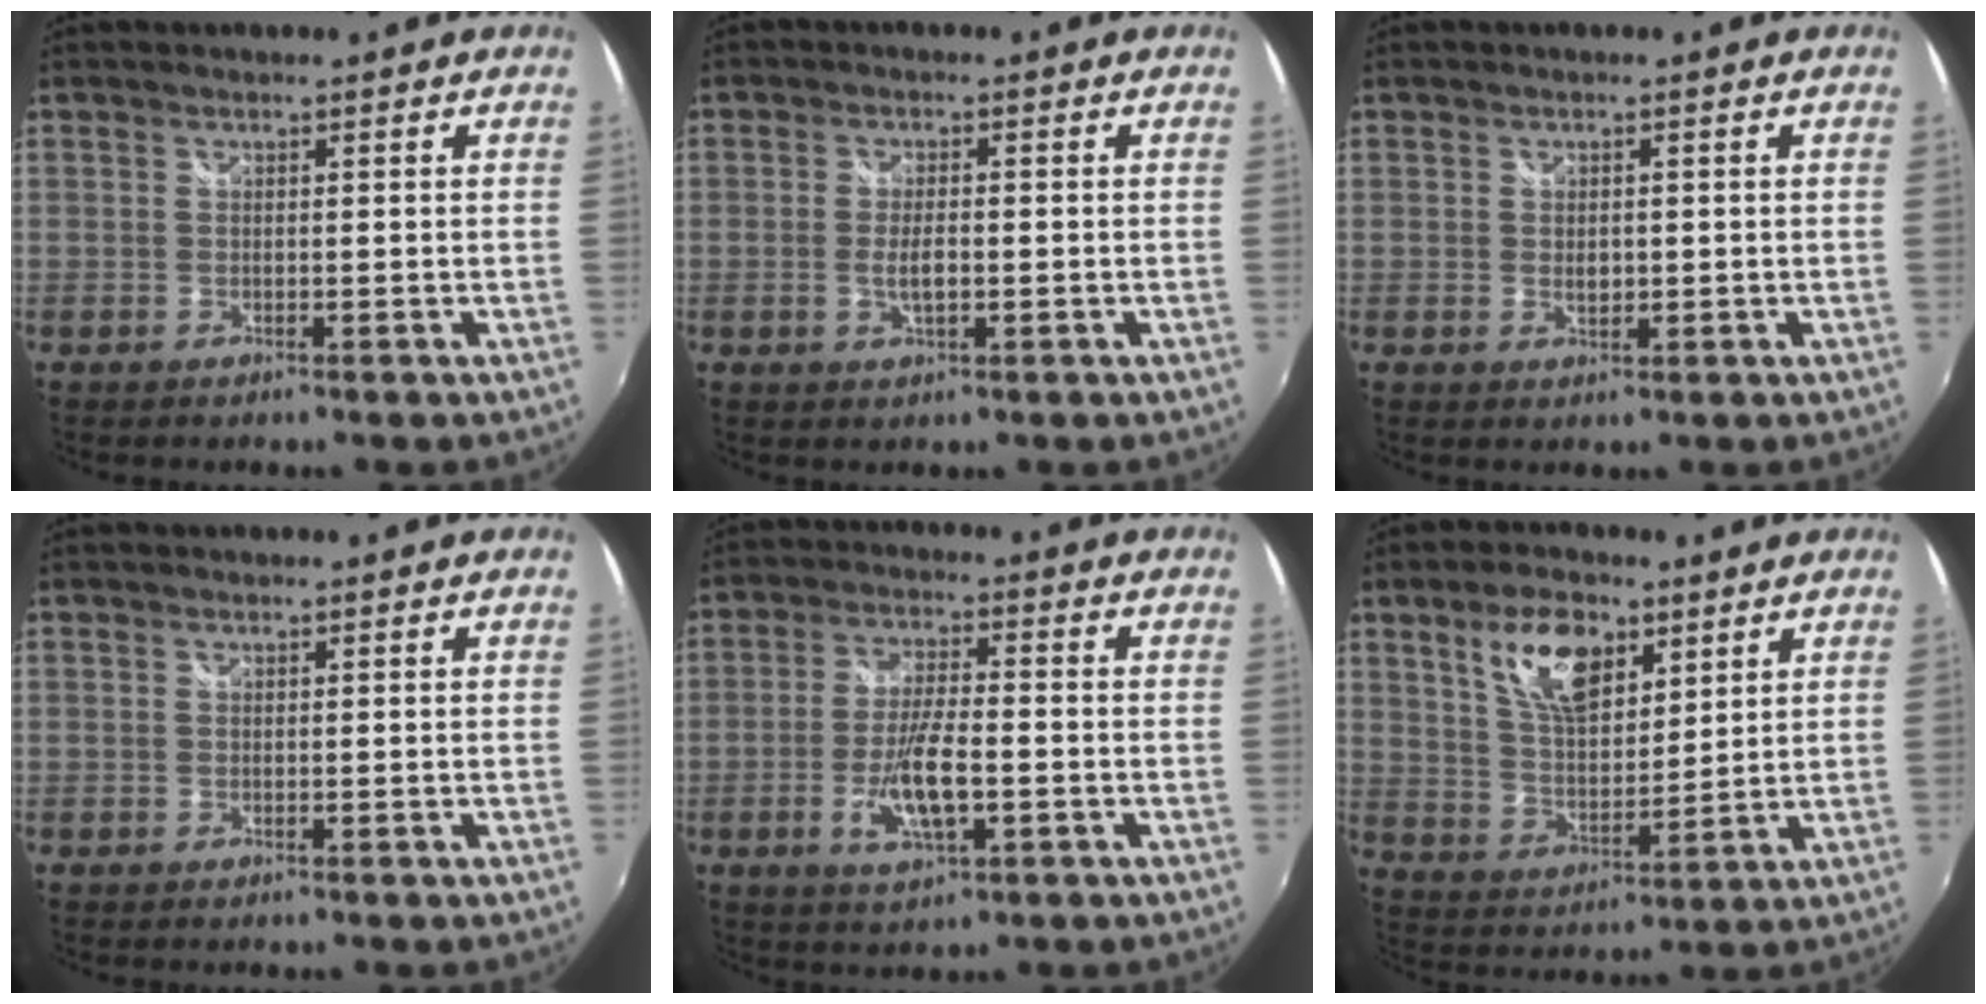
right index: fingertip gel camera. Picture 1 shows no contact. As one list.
[{"total": 3.8, "force": [-0.8, 1.3, 3.4], "torque": [-0.065, -0.005, -0.014]}, {"total": 2.3, "force": [-0.1, 1.6, 1.6], "torque": [-0.025, -0.002, -0.001]}, {"total": 0.0}, {"total": 9.2, "force": [-2.9, 2.8, 8.3], "torque": [-0.165, -0.007, -0.051]}, {"total": 11.5, "force": [6.1, 5.5, 8.0], "torque": [-0.141, 0.012, 0.118]}]